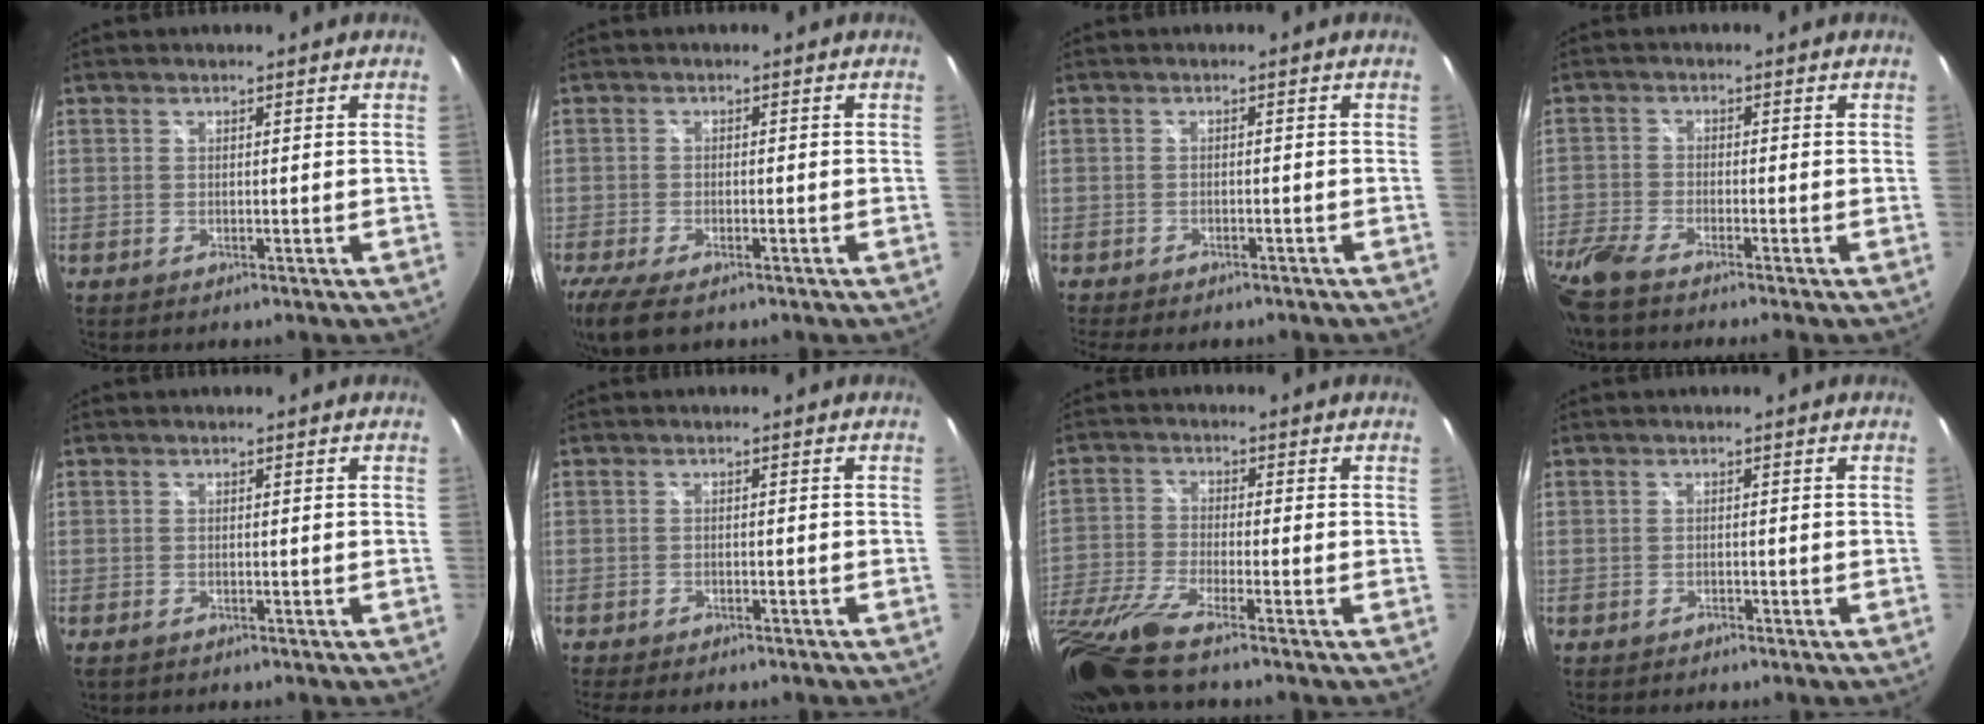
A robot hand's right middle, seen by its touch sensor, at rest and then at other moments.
{"total": 8.9, "force": [-6.1, 3.2, 5.7], "torque": [-0.135, -0.041, -0.110]}
{"total": 5.4, "force": [-4.6, 1.7, 2.4], "torque": [-0.055, -0.021, -0.067]}
{"total": 9.2, "force": [-7.6, 0.9, 5.1], "torque": [-0.136, -0.034, -0.149]}
{"total": 1.1, "force": [-0.8, 0.6, 0.6], "torque": [-0.013, -0.005, -0.015]}
{"total": 5.5, "force": [-4.6, 1.7, 2.5], "torque": [-0.058, -0.022, -0.069]}
{"total": 11.4, "force": [-8.9, 0.1, 7.1], "torque": [-0.161, -0.043, -0.176]}
{"total": 0.6, "force": [-0.6, 0.3, -0.1], "torque": [0.000, -0.001, -0.012]}